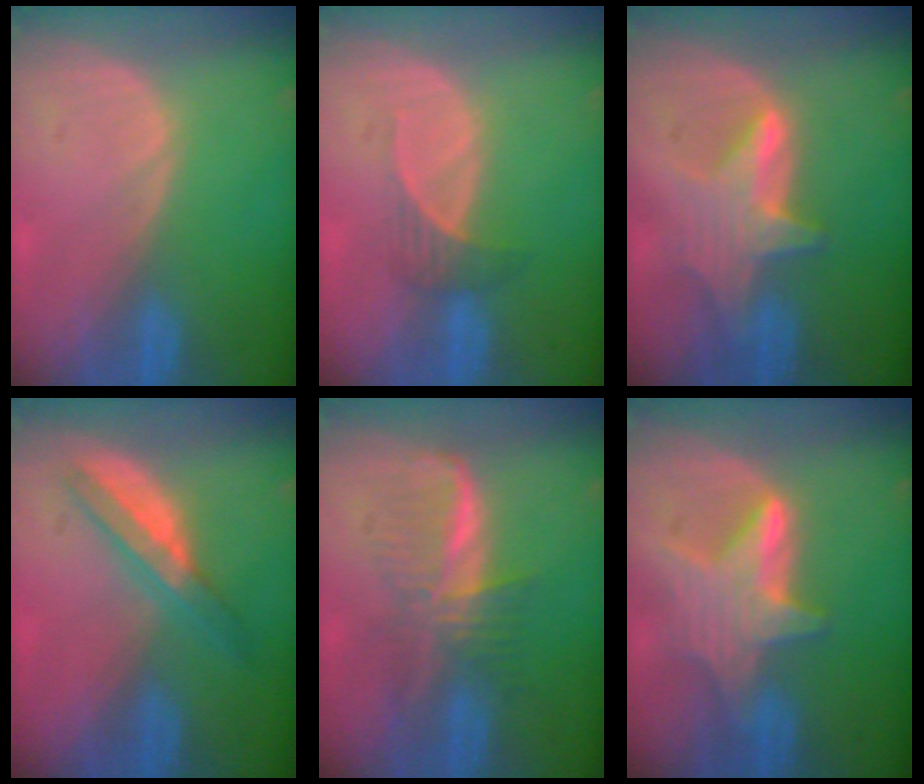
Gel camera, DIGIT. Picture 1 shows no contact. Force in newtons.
{"total": 2.5, "press": 2.3, "slide": 0.9}
{"total": 6.6, "press": 6.2, "slide": 2.1}
{"total": 5.1, "press": 5.0, "slide": 1.1}
{"total": 6.2, "press": 6.2, "slide": 0.4}
{"total": 7.1, "press": 7.1, "slide": 0.3}